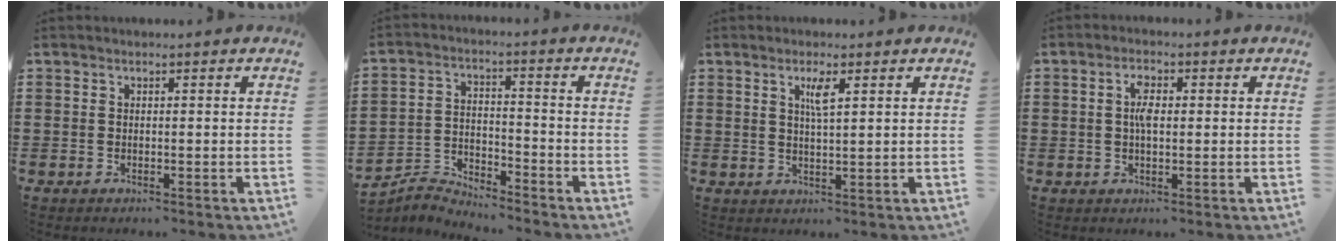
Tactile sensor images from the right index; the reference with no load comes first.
{"total": 4.2, "force": [-4.1, 0.5, -0.3], "torque": [-0.011, 0.003, -0.091]}
{"total": 2.6, "force": [1.2, 0.3, 2.3], "torque": [-0.041, -0.002, 0.017]}
{"total": 3.4, "force": [0.4, 1.4, 3.1], "torque": [-0.063, 0.007, 0.004]}